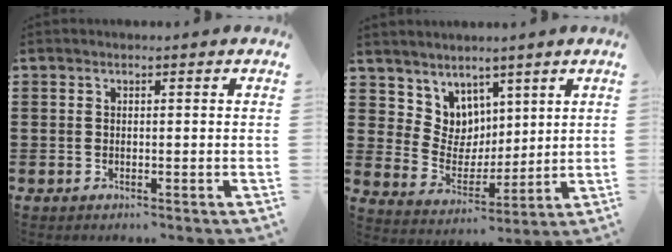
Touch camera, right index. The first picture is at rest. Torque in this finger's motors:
{"motor_torque": [-0.25, 0.37, -0.02, 0.00]}